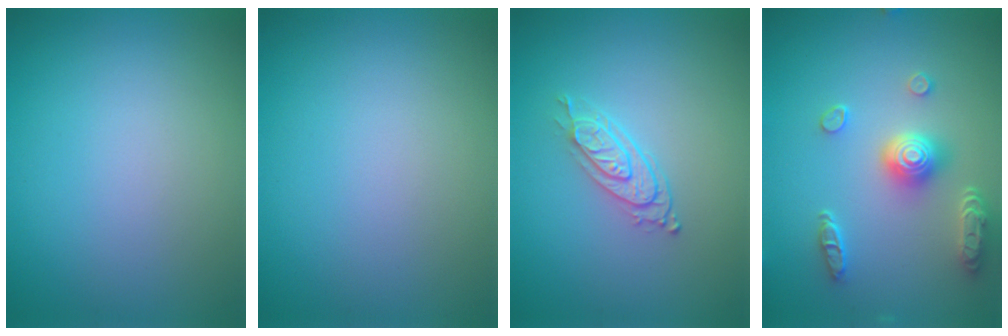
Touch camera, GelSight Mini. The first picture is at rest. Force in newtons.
{"total": 0.0}
{"total": 2.7, "press": 2.1, "slide": 1.7}
{"total": 4.5, "press": 3.8, "slide": 2.5}